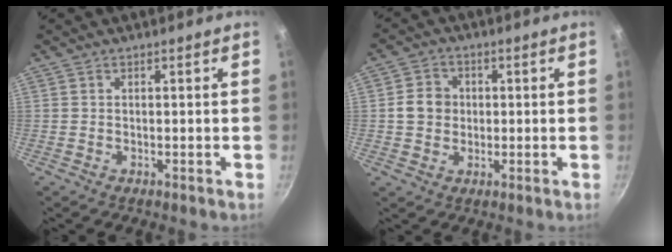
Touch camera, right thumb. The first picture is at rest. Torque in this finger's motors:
{"motor_torque": [-0.60, 0.86, 0.64, -0.42, 0.01]}